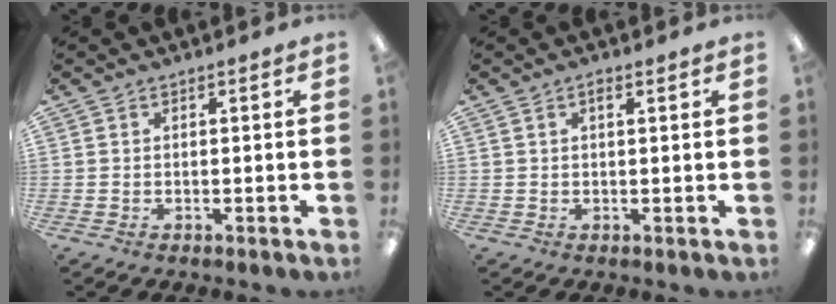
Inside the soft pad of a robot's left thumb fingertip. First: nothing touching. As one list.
[{"total": 1.7, "force": [0.8, 0.5, 1.4], "torque": [-0.031, 0.003, 0.014]}]